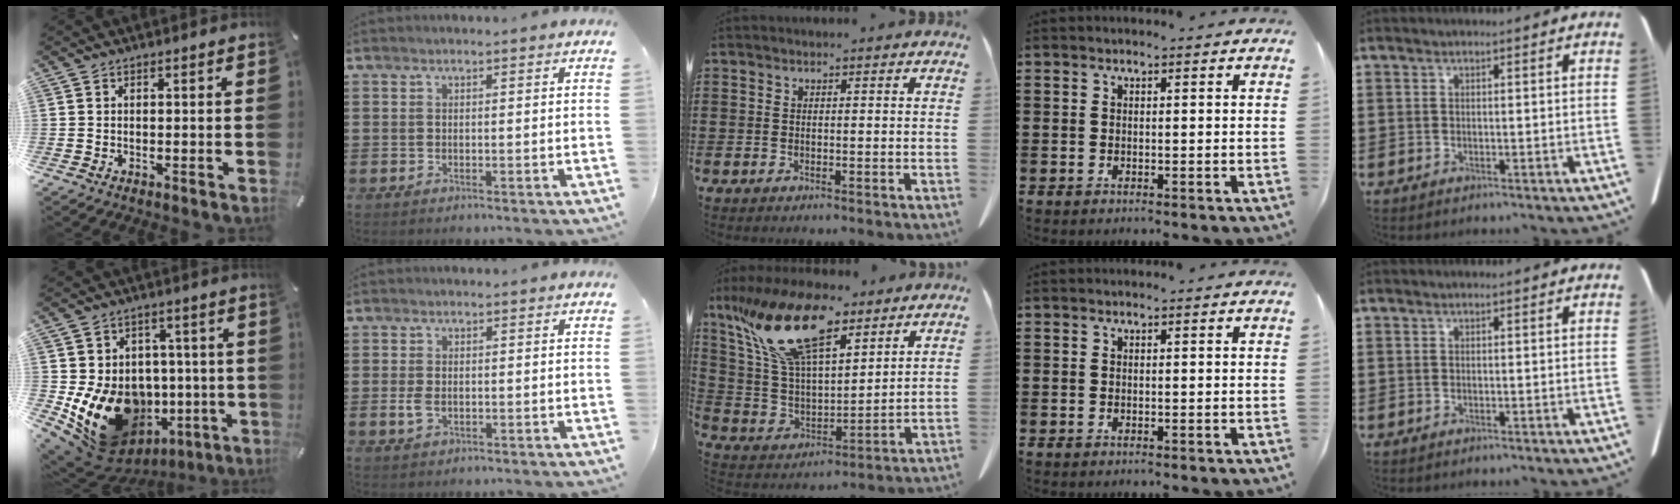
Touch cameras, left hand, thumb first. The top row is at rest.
{"thumb": {"total": 18.2, "force": [-4.7, 14.8, 9.6], "torque": [-0.172, 0.008, -0.051]}, "index": {"total": 2.1, "force": [-0.3, 1.2, 1.6], "torque": [-0.049, -0.004, -0.011]}, "middle": {"total": 18.4, "force": [11.7, 6.6, 12.5], "torque": [-0.293, -0.033, 0.204]}}